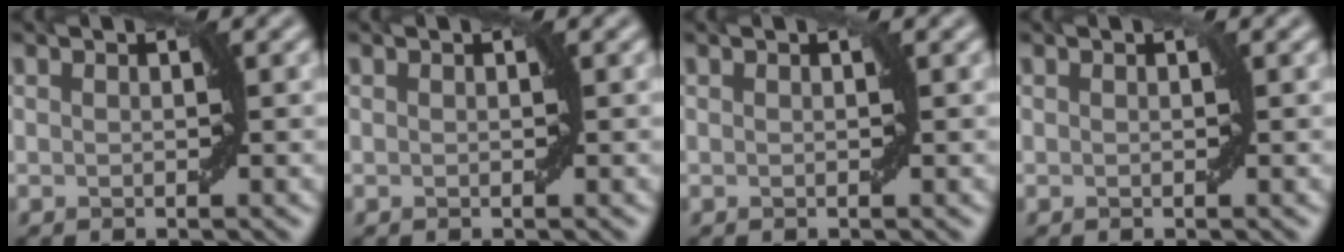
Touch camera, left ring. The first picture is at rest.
{"total": 0.0}
{"total": 0.0}
{"total": 0.0}